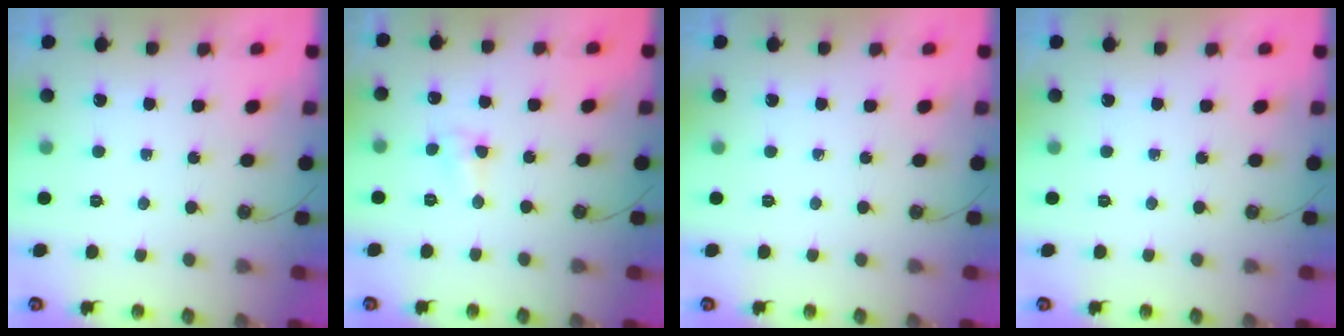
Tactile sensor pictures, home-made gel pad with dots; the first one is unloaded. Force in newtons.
{"total": 5.3, "press": 5.2, "slide": 0.9}
{"total": 0.0}
{"total": 0.0}